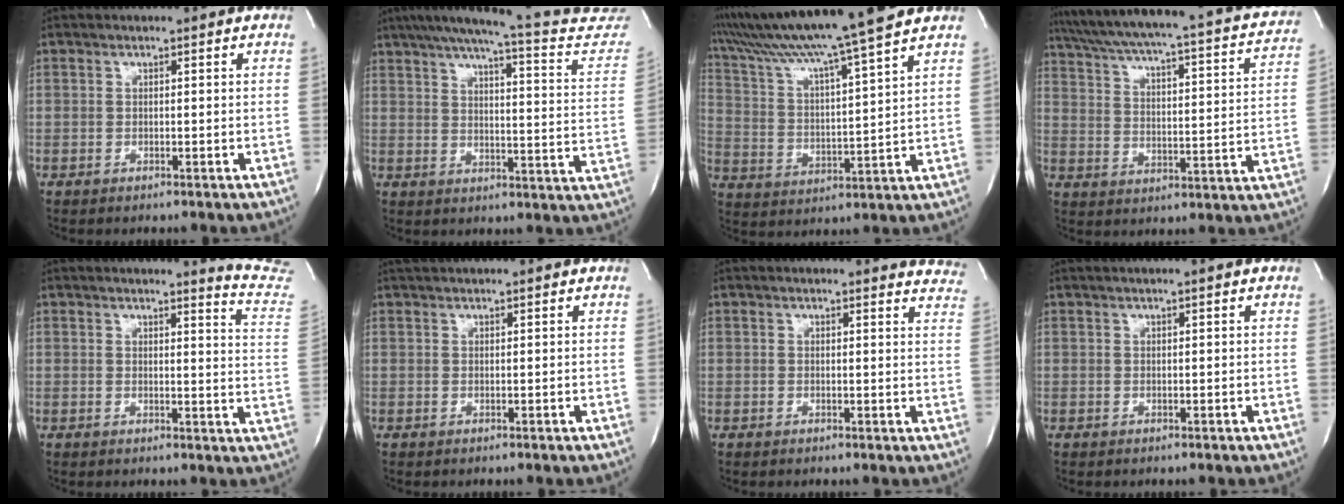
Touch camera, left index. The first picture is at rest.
{"total": 24.3, "force": [22.4, 1.5, 9.4], "torque": [-0.131, -0.067, 0.262]}
{"total": 18.3, "force": [15.6, -2.0, 9.3], "torque": [-0.175, -0.008, 0.248]}
{"total": 27.3, "force": [23.4, 4.0, 13.4], "torque": [-0.212, -0.029, 0.292]}
{"total": 9.4, "force": [9.3, -1.2, 0.8], "torque": [-0.005, -0.114, 0.074]}
{"total": 2.1, "force": [2.0, -0.2, 0.7], "torque": [-0.008, 0.022, 0.038]}
{"total": 9.6, "force": [9.4, 1.5, 1.7], "torque": [0.012, -0.047, 0.063]}
{"total": 1.0, "force": [0.6, -0.3, 0.7], "torque": [-0.019, 0.004, 0.019]}